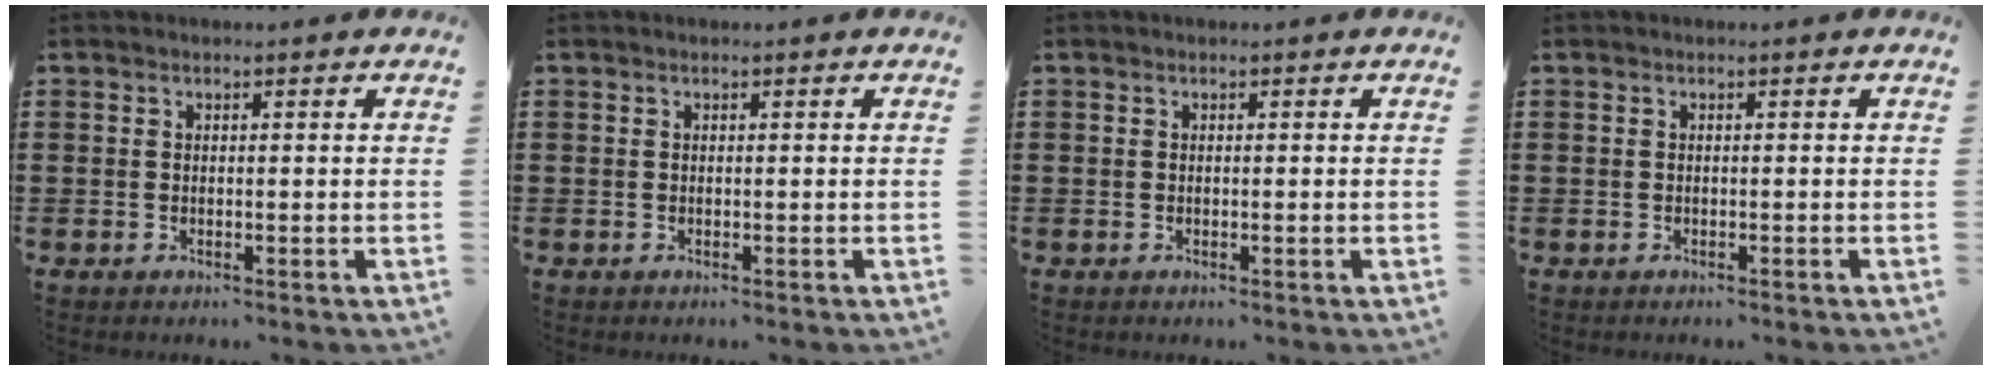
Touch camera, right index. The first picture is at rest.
{"total": 0.0}
{"total": 0.5, "force": [-0.2, -0.1, 0.5], "torque": [-0.008, -0.005, -0.003]}
{"total": 0.0}